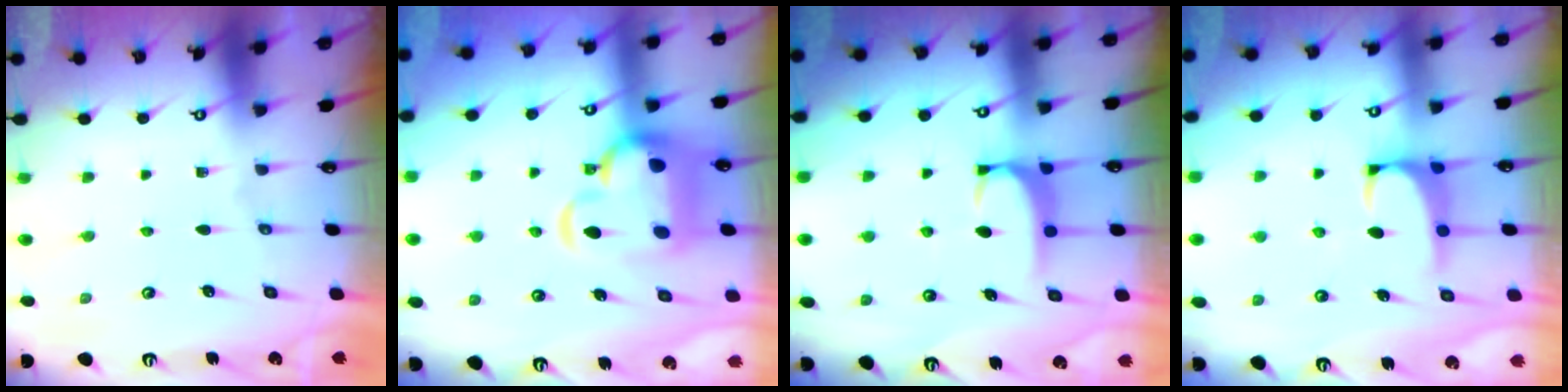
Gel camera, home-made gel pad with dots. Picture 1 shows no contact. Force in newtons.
{"total": 8.6, "press": 8.4, "slide": 2.0}
{"total": 1.6, "press": 1.5, "slide": 0.5}
{"total": 0.9, "press": 0.6, "slide": 0.6}